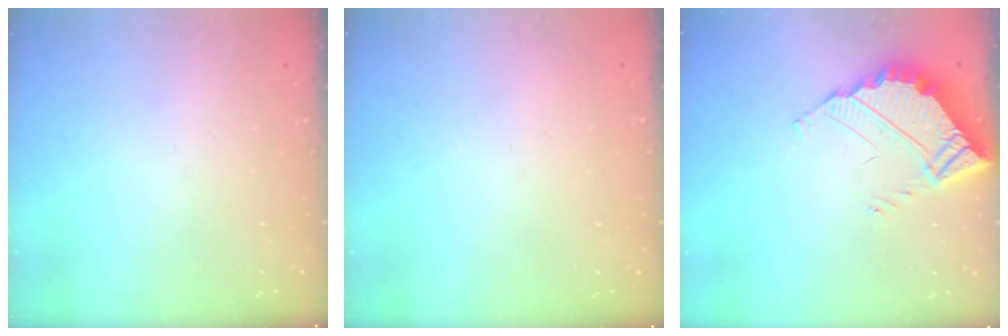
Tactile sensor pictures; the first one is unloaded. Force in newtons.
{"total": 2.3, "press": 2.3, "slide": 0.1}
{"total": 5.8, "press": 5.8, "slide": 0.4}